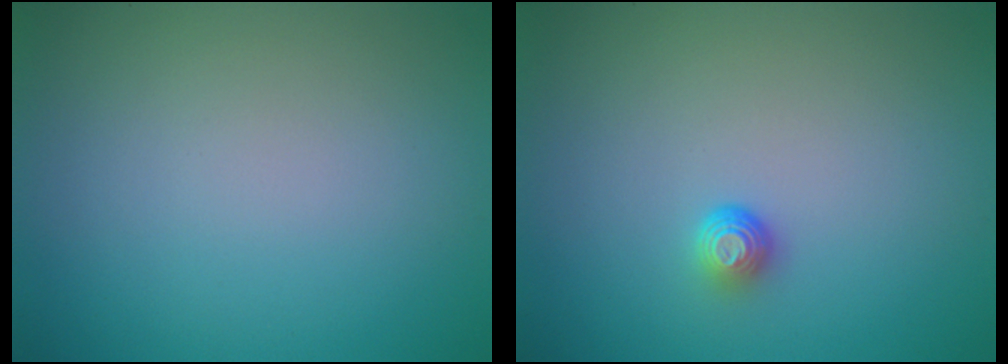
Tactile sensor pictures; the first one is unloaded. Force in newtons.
{"total": 1.3, "press": 1.0, "slide": 0.9}